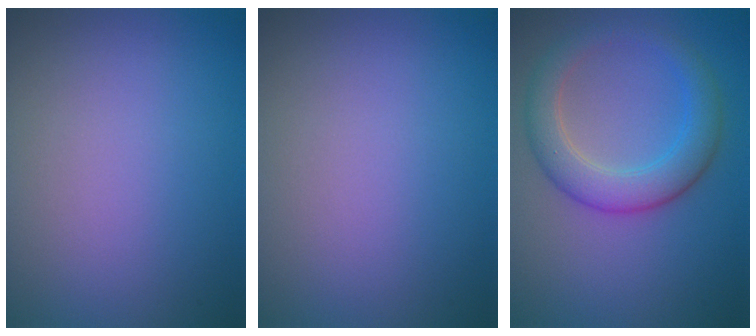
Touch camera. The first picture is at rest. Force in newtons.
{"total": 0.0}
{"total": 4.7, "press": 4.7, "slide": 0.1}